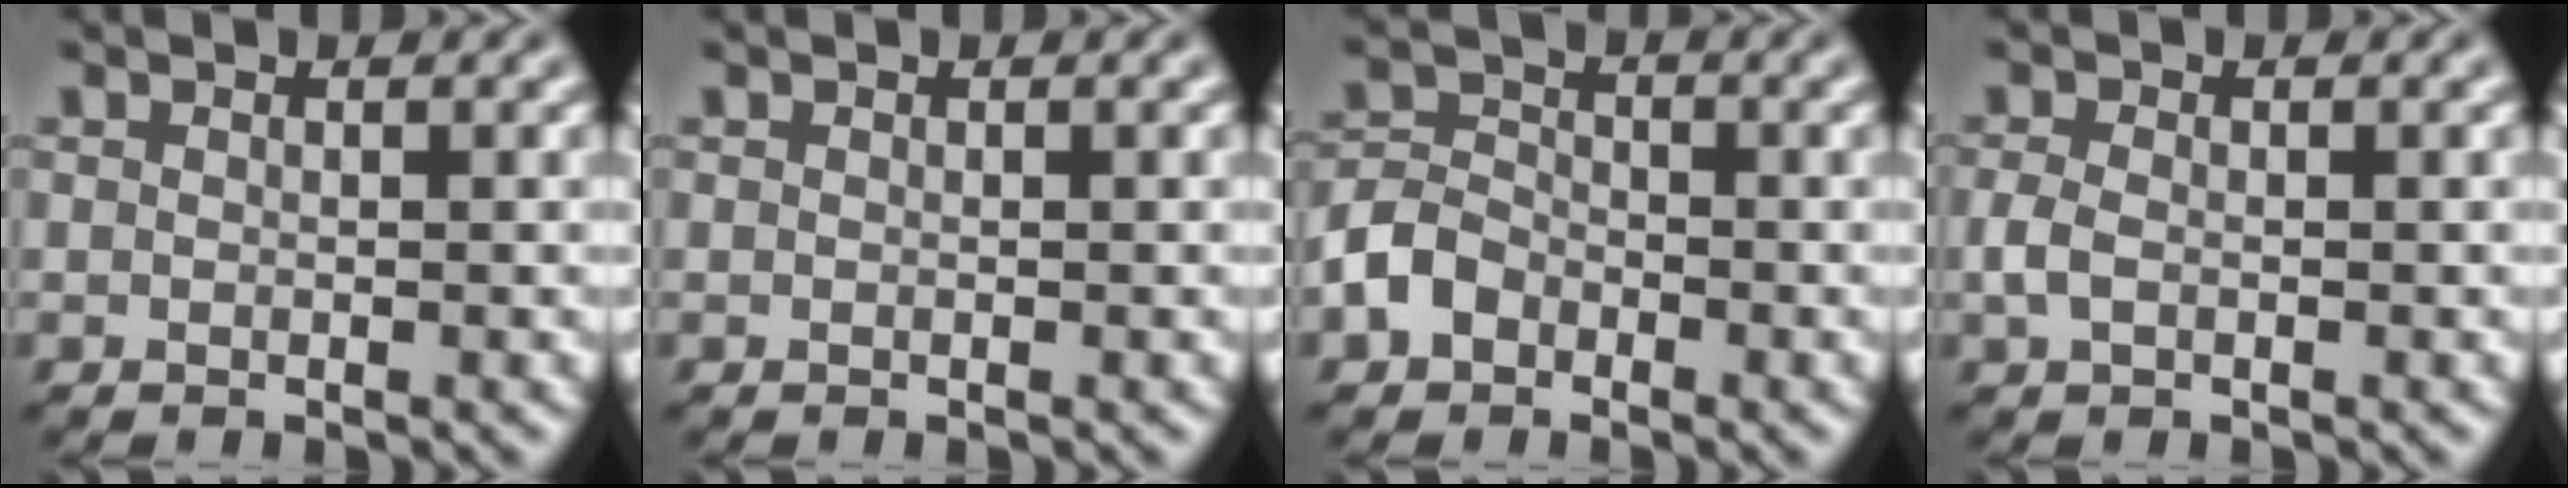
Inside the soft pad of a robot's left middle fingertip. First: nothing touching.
{"total": 0.0}
{"total": 3.1, "force": [-1.7, 2.3, 1.3], "torque": [-0.025, 0.006, -0.043]}
{"total": 1.6, "force": [-0.4, 1.0, 1.2], "torque": [-0.028, 0.001, -0.010]}